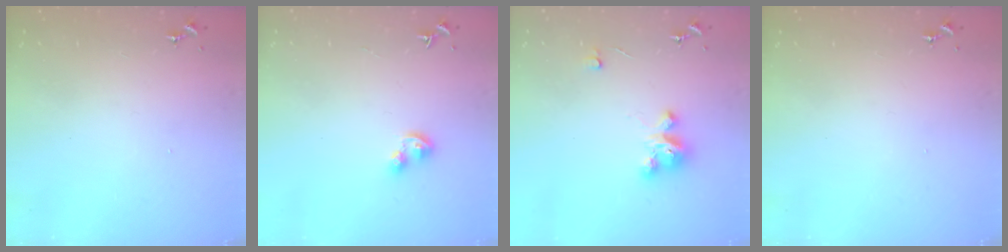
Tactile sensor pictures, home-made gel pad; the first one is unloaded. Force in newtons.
{"total": 4.3, "press": 4.3, "slide": 0.5}
{"total": 5.3, "press": 5.3, "slide": 0.3}
{"total": 0.0}